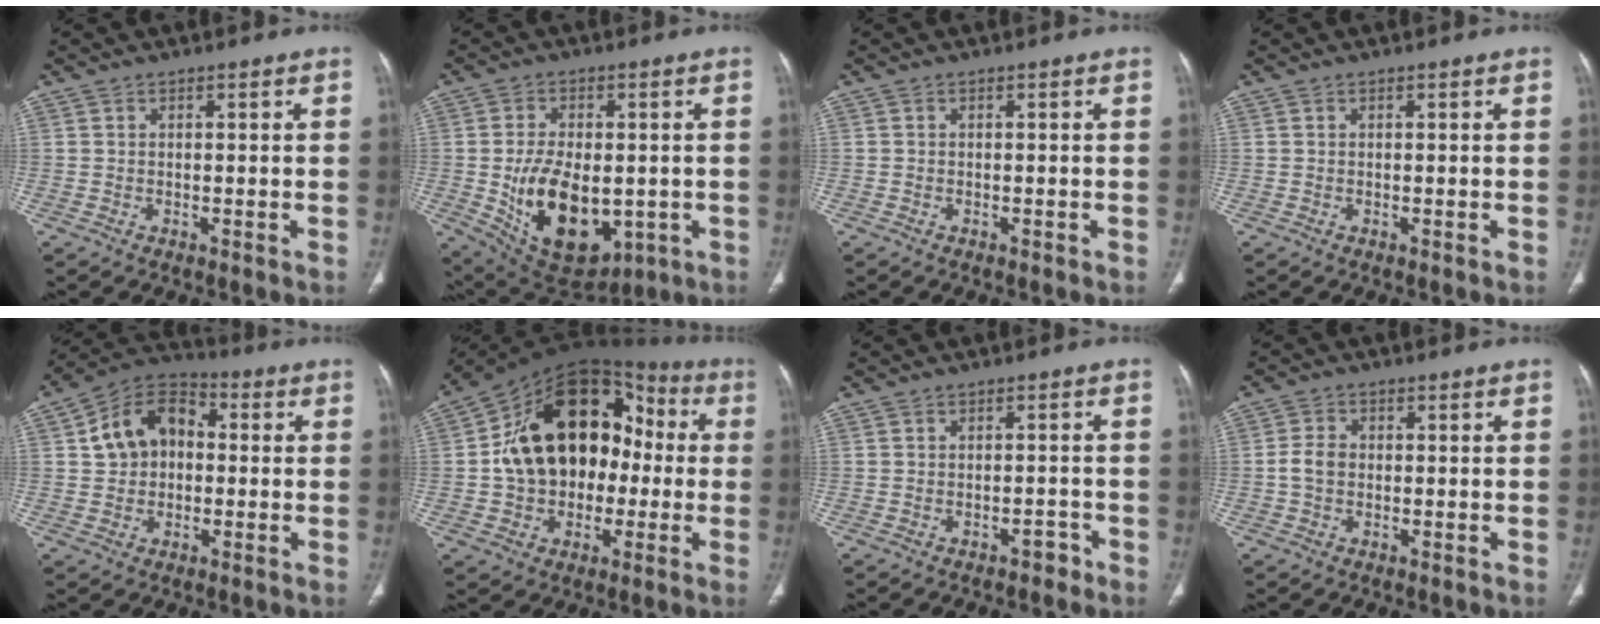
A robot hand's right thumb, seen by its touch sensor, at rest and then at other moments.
{"total": 17.2, "force": [-2.9, 10.3, 13.4], "torque": [-0.207, -0.008, -0.018]}
{"total": 0.0}
{"total": 0.0}
{"total": 11.9, "force": [1.3, 8.9, 7.8], "torque": [-0.109, 0.027, 0.009]}
{"total": 22.1, "force": [-0.5, 16.1, 15.1], "torque": [-0.213, 0.049, -0.010]}
{"total": 1.9, "force": [-1.5, 1.0, 0.7], "torque": [-0.004, 0.013, -0.019]}
{"total": 2.4, "force": [-0.1, 1.7, 1.6], "torque": [-0.033, 0.007, -0.004]}